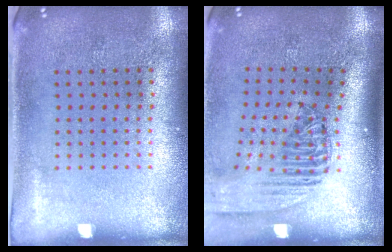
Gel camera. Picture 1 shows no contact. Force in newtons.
{"total": 2.4, "press": 1.8, "slide": 1.5}